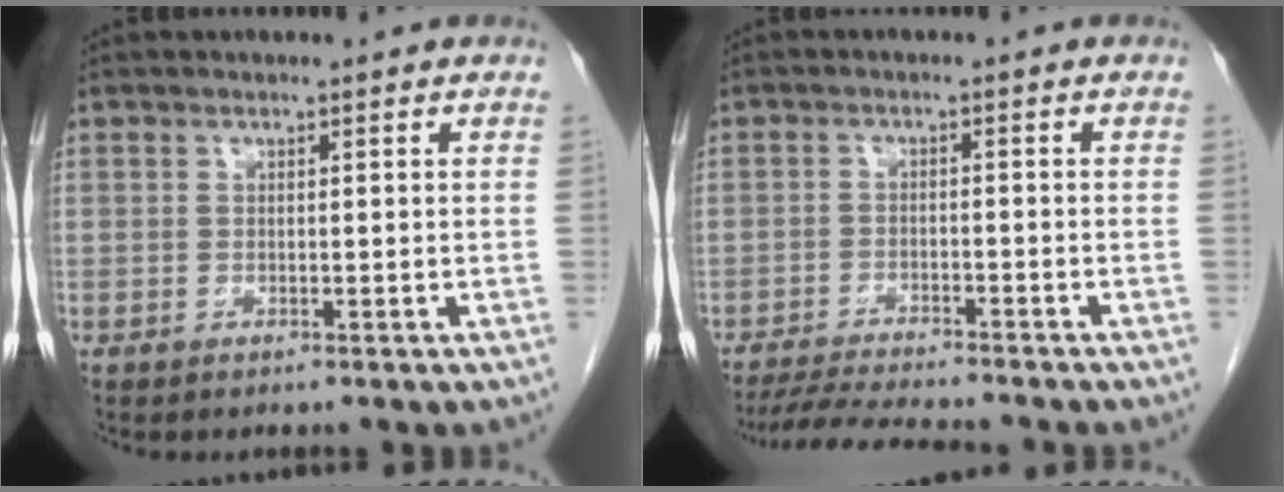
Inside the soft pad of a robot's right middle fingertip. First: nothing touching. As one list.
[{"total": 9.4, "force": [-8.6, 0.2, 3.8], "torque": [-0.061, -0.018, -0.137]}]